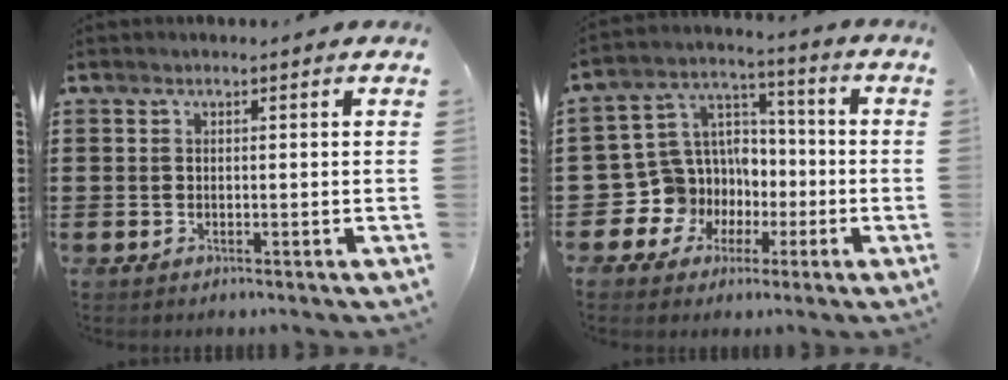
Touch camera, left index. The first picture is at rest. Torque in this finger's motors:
{"motor_torque": [0.94, 0.94, 0.18, 0.02]}